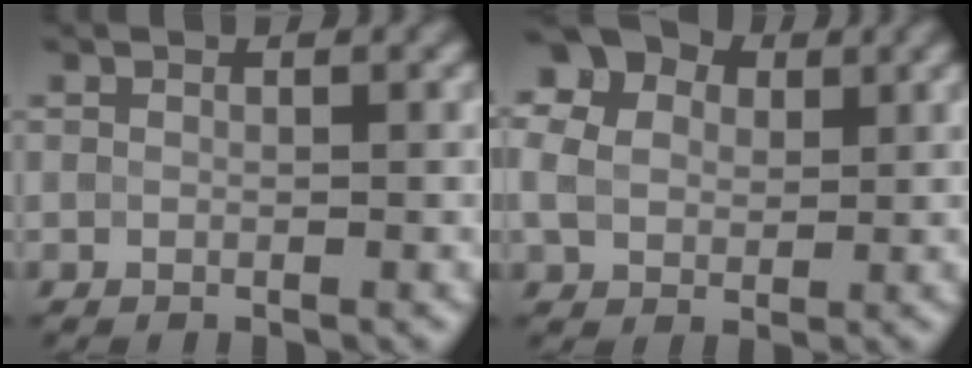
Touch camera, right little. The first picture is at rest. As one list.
[{"total": 11.8, "force": [3.9, 9.4, 6.0], "torque": [-0.142, 0.034, 0.056]}]